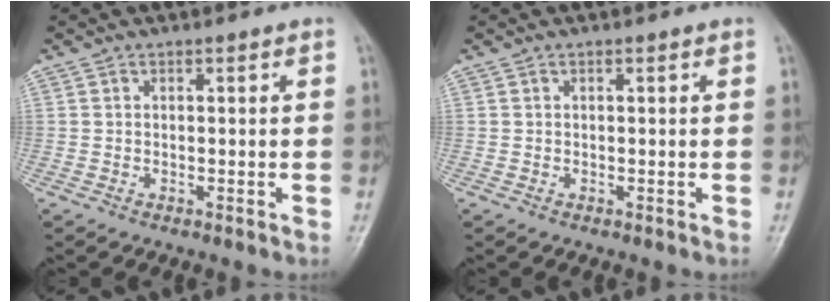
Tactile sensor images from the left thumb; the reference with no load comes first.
{"total": 0.0}